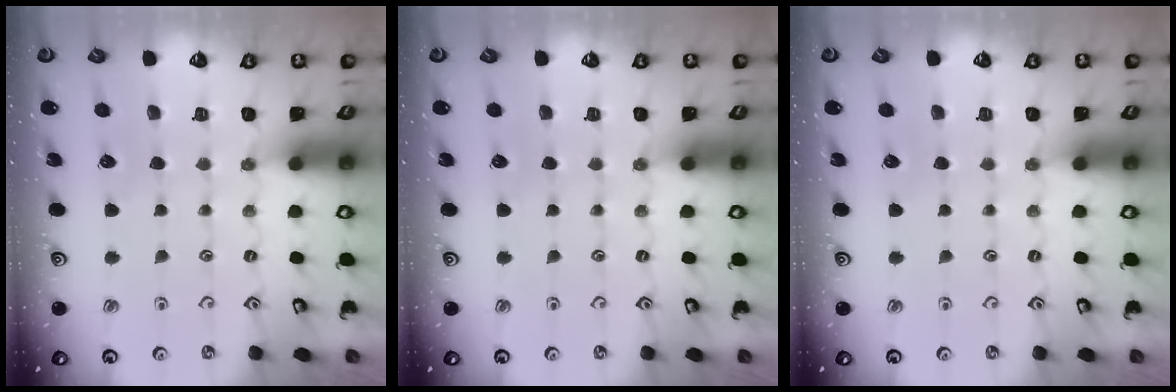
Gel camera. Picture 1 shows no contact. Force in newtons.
{"total": 0.0}
{"total": 0.0}